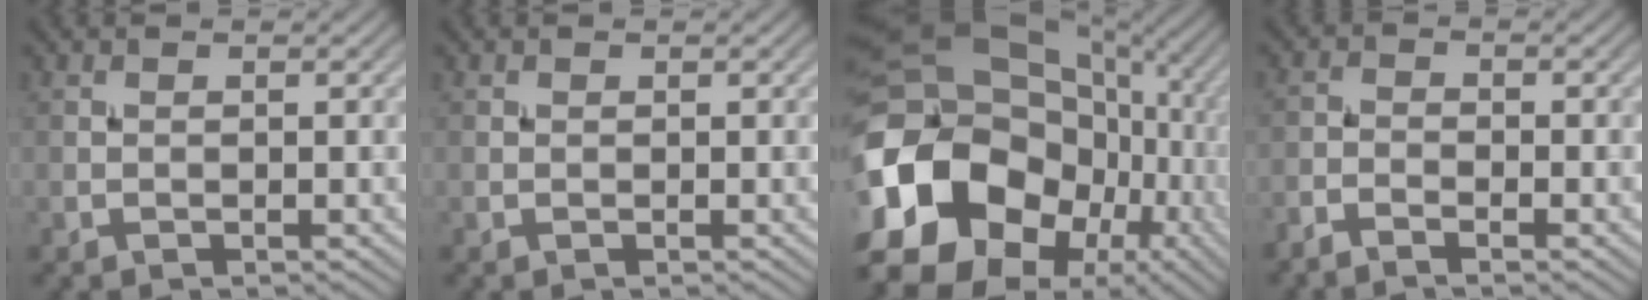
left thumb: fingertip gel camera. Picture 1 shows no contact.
{"total": 0.0}
{"total": 21.7, "force": [-5.4, 17.0, 12.4], "torque": [-0.310, -0.017, -0.081]}
{"total": 2.5, "force": [-2.1, 0.6, 1.1], "torque": [-0.024, -0.004, -0.049]}